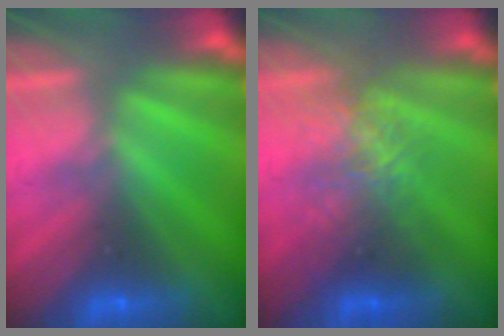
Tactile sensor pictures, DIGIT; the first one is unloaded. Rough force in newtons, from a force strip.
{"total": 2.4}